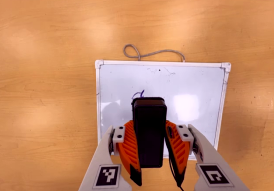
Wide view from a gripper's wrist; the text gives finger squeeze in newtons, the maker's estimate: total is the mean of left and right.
{"total": 7.4, "left": 6.2, "right": 8.7}